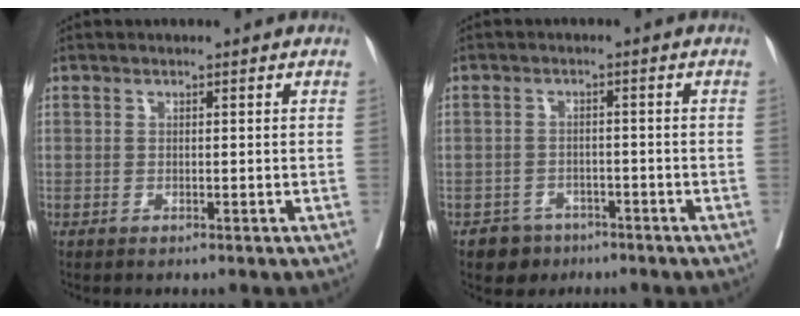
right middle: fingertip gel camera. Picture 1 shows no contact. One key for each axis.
{"total": 3.5, "fx": -2.4, "fy": 2.6, "fz": 0.2, "tx": -0.010, "ty": 0.008, "tz": -0.034}